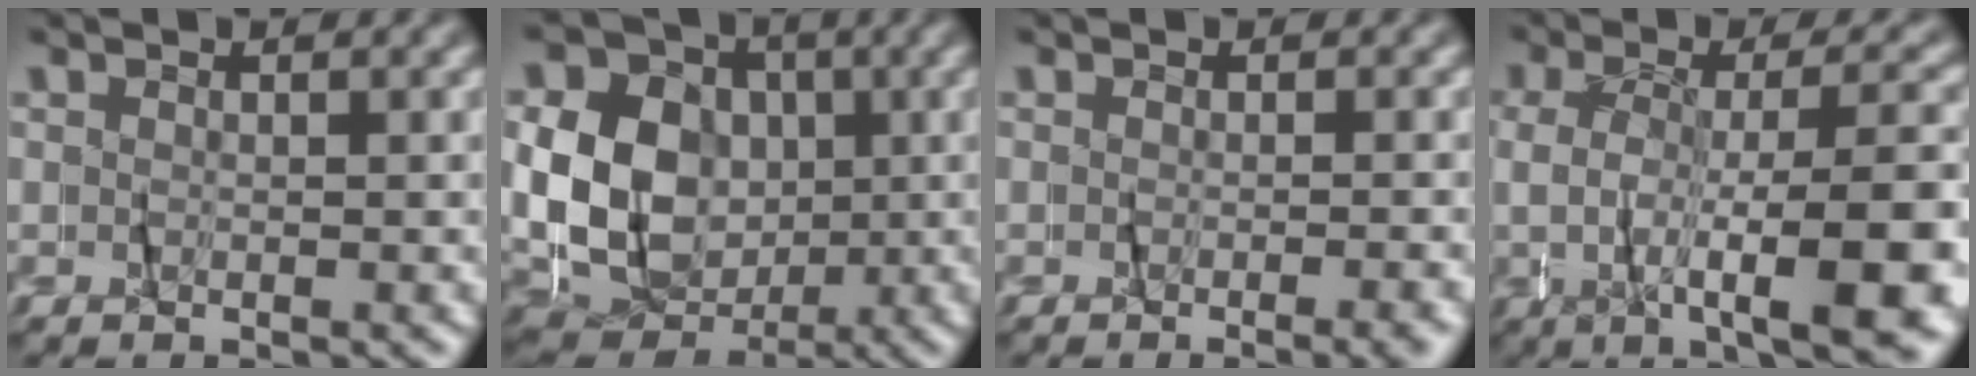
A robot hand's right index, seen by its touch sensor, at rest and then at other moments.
{"total": 13.8, "force": [-0.2, 11.9, 7.0], "torque": [-0.128, -0.014, -0.016]}
{"total": 1.5, "force": [-1.1, -0.2, 0.9], "torque": [-0.016, 0.002, -0.018]}
{"total": 8.2, "force": [-3.4, 1.6, 7.3], "torque": [-0.108, 0.001, -0.060]}